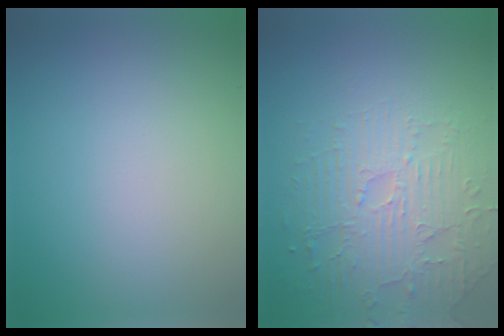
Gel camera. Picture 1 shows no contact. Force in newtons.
{"total": 4.4, "press": 3.6, "slide": 2.6}